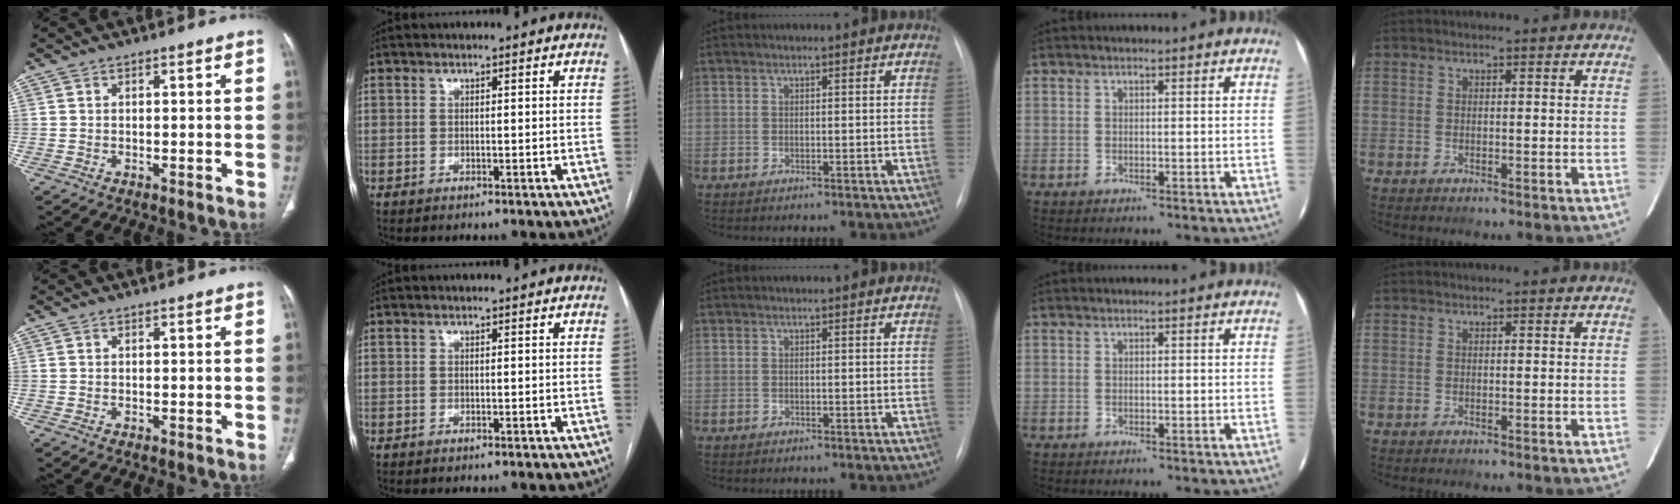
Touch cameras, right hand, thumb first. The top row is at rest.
{}